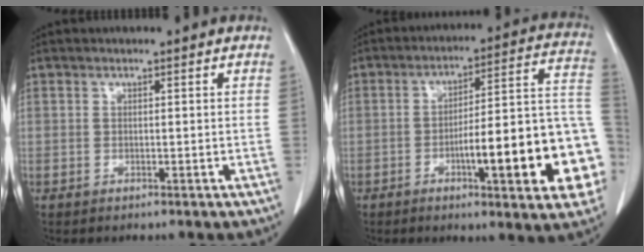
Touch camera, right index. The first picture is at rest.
{"total": 19.7, "force": [-6.1, 3.0, 18.5], "torque": [-0.173, 0.032, -0.075]}